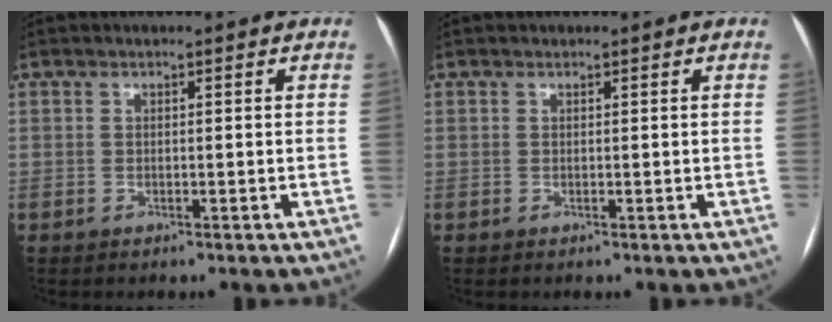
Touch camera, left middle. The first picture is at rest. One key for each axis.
{"total": 0.0}